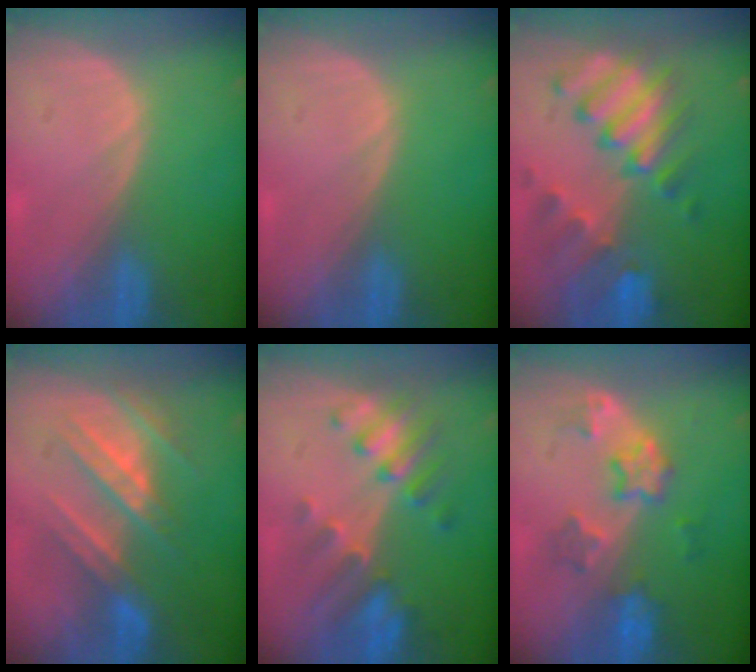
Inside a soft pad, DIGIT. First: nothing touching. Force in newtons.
{"total": 0.0}
{"total": 10.1, "press": 8.9, "slide": 4.8}
{"total": 7.8, "press": 7.7, "slide": 1.2}
{"total": 7.6, "press": 7.1, "slide": 2.8}
{"total": 5.8, "press": 5.8, "slide": 0.2}